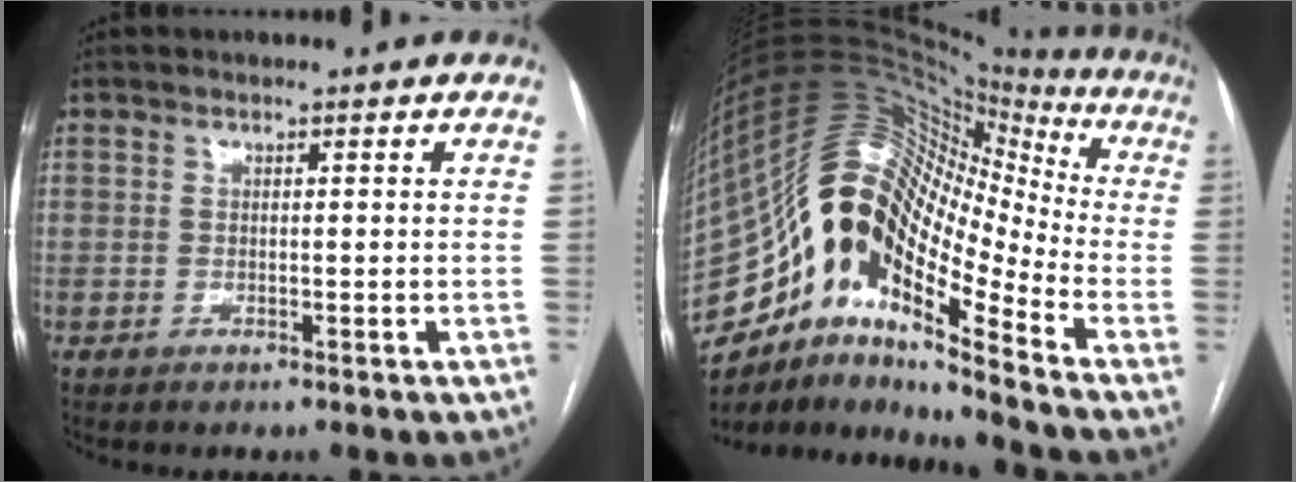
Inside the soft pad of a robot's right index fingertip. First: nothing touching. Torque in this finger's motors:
{"motor_torque": [1.11, -1.03, 1.05, 0.21]}